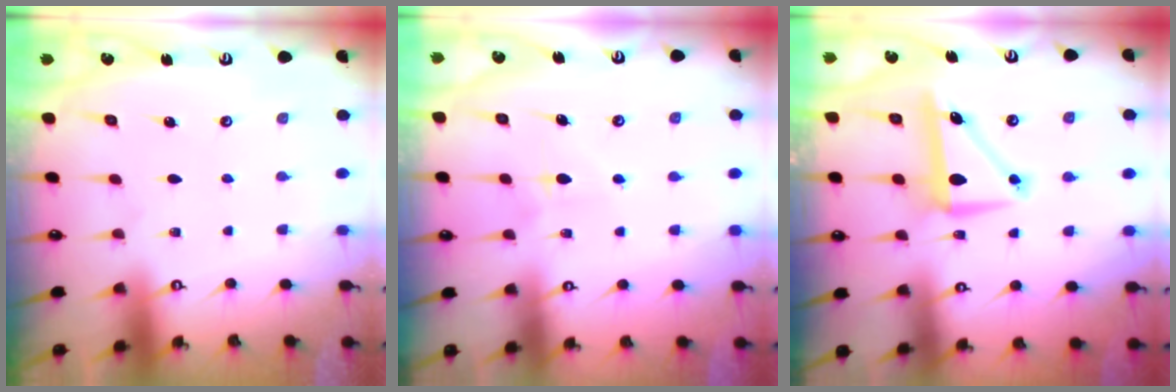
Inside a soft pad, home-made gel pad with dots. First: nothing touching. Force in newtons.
{"total": 5.8, "press": 5.7, "slide": 0.5}
{"total": 8.8, "press": 8.8, "slide": 1.0}